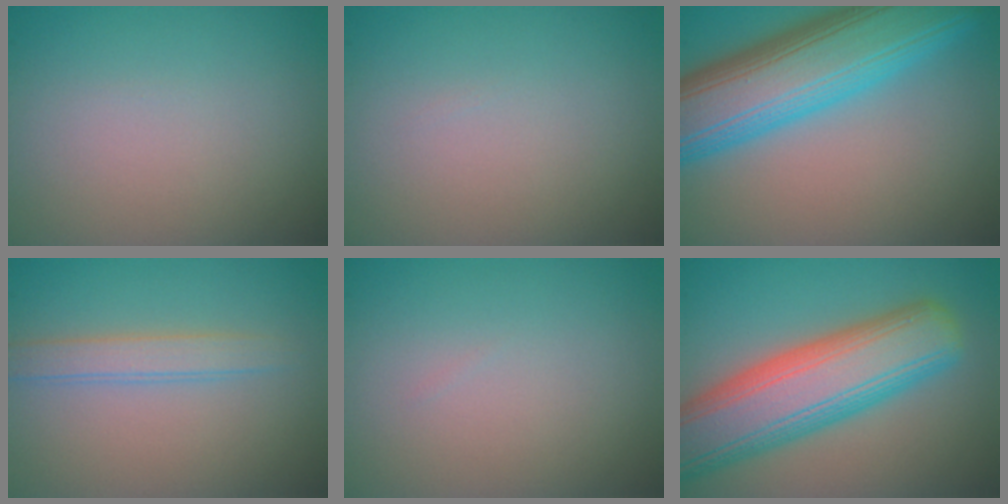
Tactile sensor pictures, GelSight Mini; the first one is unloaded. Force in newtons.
{"total": 0.0}
{"total": 12.1, "press": 12.1, "slide": 0.3}
{"total": 2.2, "press": 2.2, "slide": 0.1}
{"total": 0.0}
{"total": 10.8, "press": 10.8, "slide": 0.4}